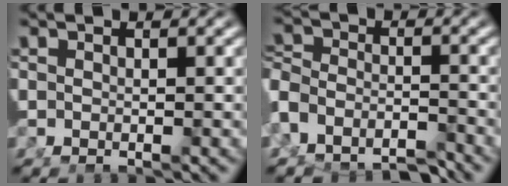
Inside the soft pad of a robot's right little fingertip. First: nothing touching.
{"total": 3.6, "force": [-2.7, 1.9, 1.5], "torque": [-0.038, -0.015, -0.043]}